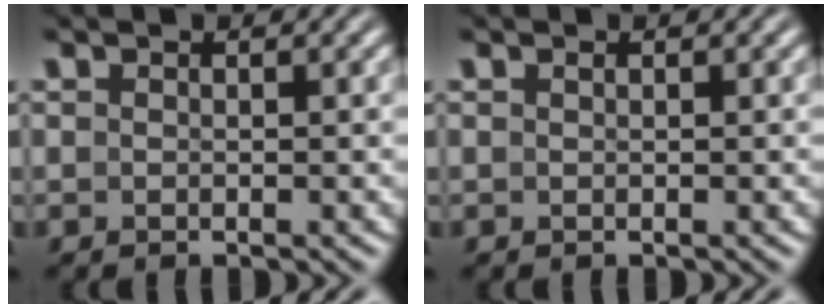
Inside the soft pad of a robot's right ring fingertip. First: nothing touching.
{"total": 0.0}